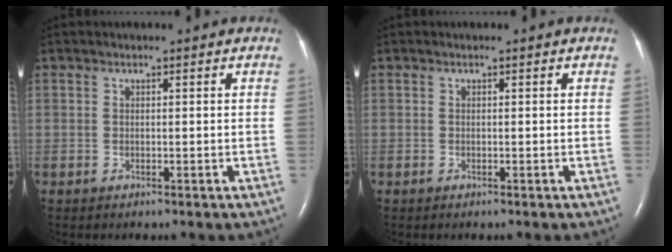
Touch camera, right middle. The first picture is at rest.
{"total": 0.0}